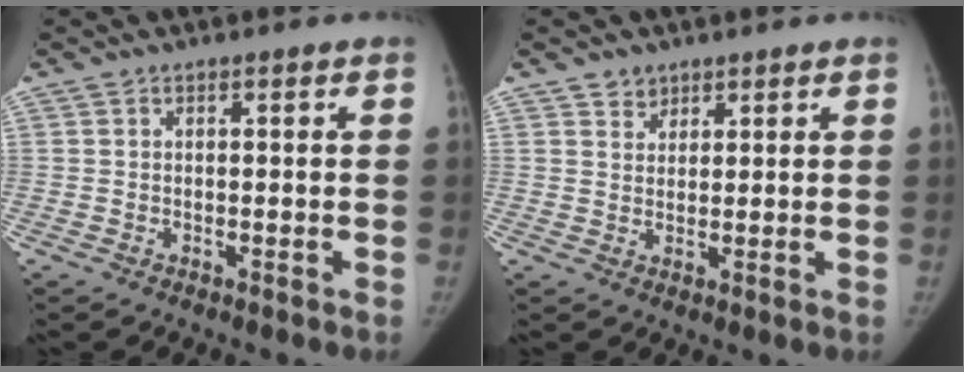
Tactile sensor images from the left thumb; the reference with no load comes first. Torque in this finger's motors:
{"motor_torque": [-0.02, 0.01, 0.34, -0.32, 0.04]}